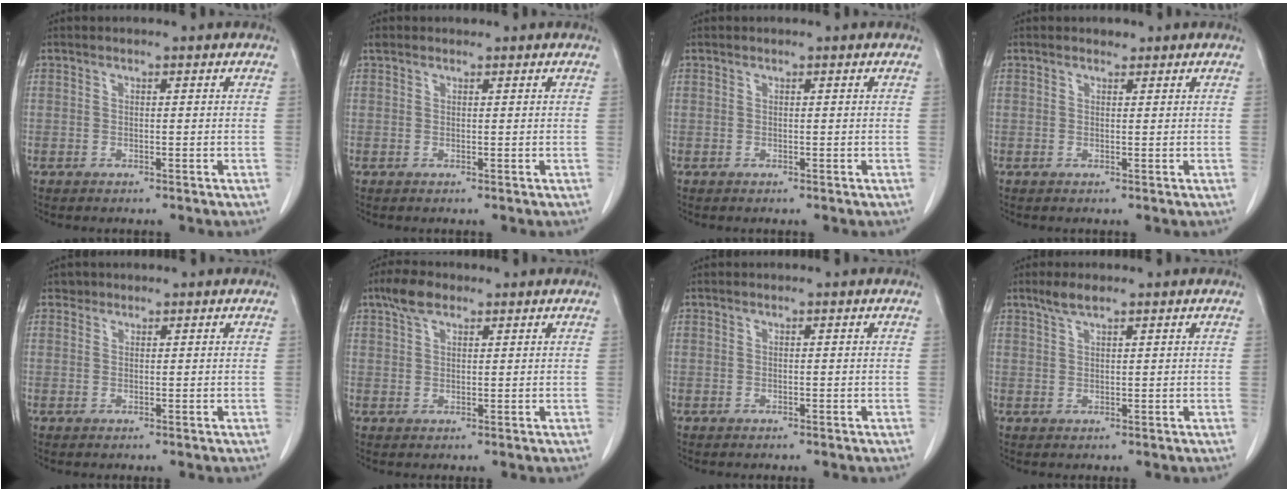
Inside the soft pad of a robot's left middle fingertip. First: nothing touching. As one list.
[{"total": 1.0, "force": [0.8, 0.5, 0.1], "torque": [-0.009, 0.014, 0.016]}, {"total": 0.0}, {"total": 0.8, "force": [0.7, 0.4, 0.1], "torque": [-0.004, -0.004, 0.009]}, {"total": 0.9, "force": [0.8, 0.5, -0.2], "torque": [0.004, 0.004, 0.011]}, {"total": 4.0, "force": [2.7, 1.8, 2.4], "torque": [-0.056, 0.013, 0.053]}, {"total": 0.0}, {"total": 2.5, "force": [2.0, 0.4, 1.6], "torque": [-0.037, 0.005, 0.040]}]